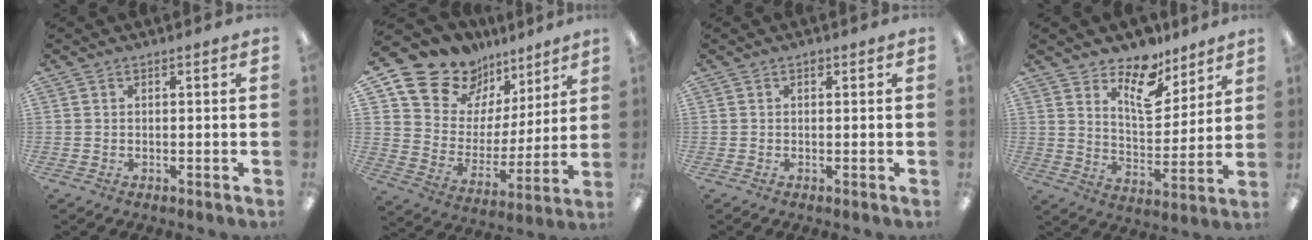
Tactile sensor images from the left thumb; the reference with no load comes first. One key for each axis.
{"total": 14.5, "fx": 11.3, "fy": 8.7, "fz": 2.4, "tx": -0.076, "ty": -0.090, "tz": 0.214}
{"total": 0.7, "fx": 0.4, "fy": 0.5, "fz": 0.3, "tx": -0.006, "ty": 0.003, "tz": 0.007}
{"total": 13.2, "fx": 9.7, "fy": 6.2, "fz": 6.4, "tx": -0.099, "ty": -0.060, "tz": 0.176}